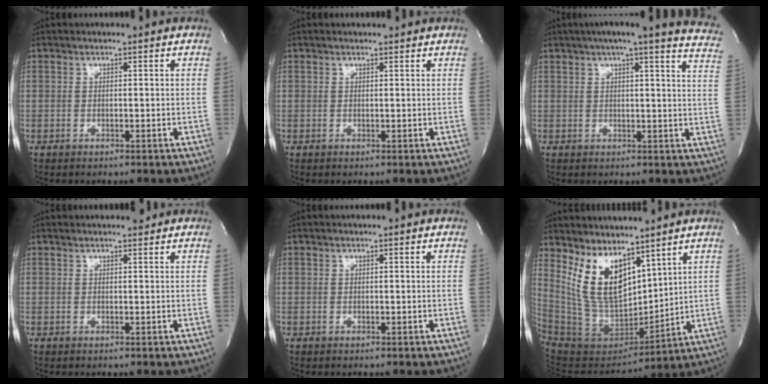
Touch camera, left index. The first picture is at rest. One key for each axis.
{"total": 1.2, "fx": 1.0, "fy": 0.5, "fz": 0.4, "tx": -0.014, "ty": 0.012, "tz": 0.013}
{"total": 20.7, "fx": 17.5, "fy": 1.5, "fz": 11.0, "tx": -0.154, "ty": -0.028, "tz": 0.190}
{"total": 2.1, "fx": 1.9, "fy": 0.4, "fz": 0.8, "tx": -0.012, "ty": 0.011, "tz": 0.024}
{"total": 0.0}
{"total": 13.1, "fx": 7.8, "fy": 6.5, "fz": 8.3, "tx": -0.183, "ty": -0.005, "tz": 0.172}